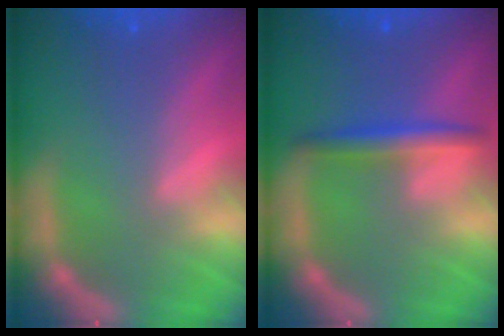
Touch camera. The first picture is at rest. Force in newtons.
{"total": 3.0}